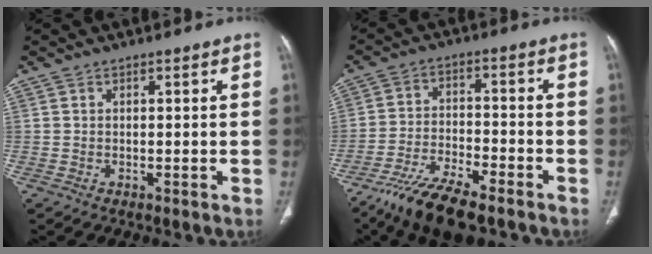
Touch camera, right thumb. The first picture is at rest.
{"total": 12.0, "force": [-8.9, 3.6, 7.2], "torque": [-0.138, 0.033, -0.164]}